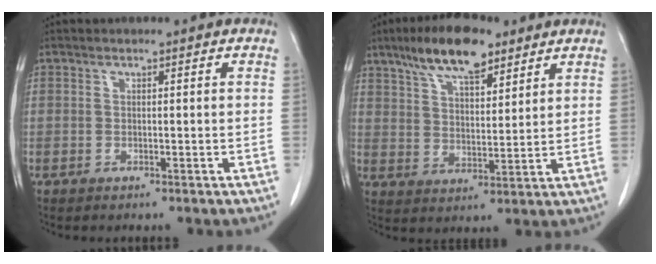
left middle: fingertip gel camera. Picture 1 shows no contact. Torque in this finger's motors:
{"motor_torque": [1.17, -0.97, 0.16, 0.04]}